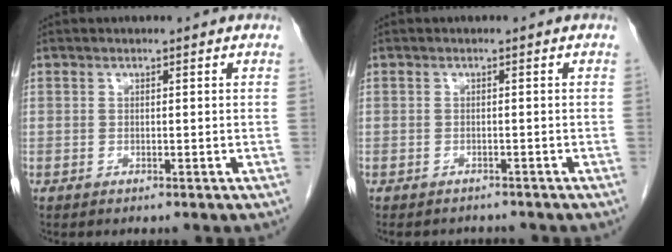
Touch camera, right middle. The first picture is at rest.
{"total": 3.9, "force": [-3.6, 1.3, 0.6], "torque": [-0.006, -0.003, -0.047]}